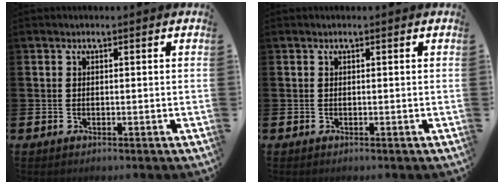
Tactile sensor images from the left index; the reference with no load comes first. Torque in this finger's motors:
{"motor_torque": [0.00, 0.00, 0.00, 0.00]}